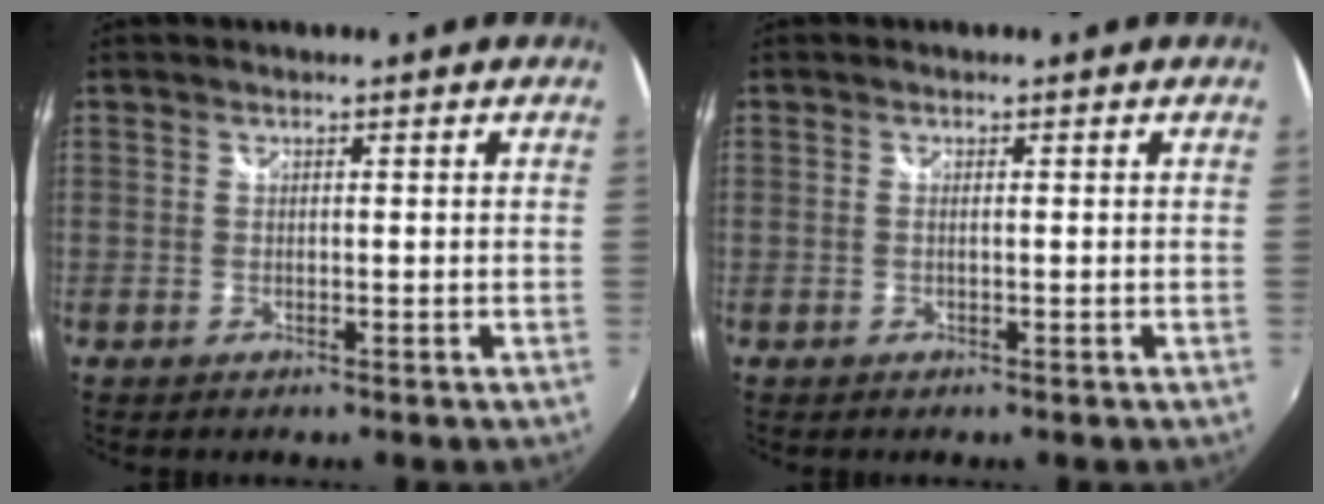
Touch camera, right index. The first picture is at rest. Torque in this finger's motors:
{"motor_torque": [-0.18, 0.13, -0.07, 0.00]}